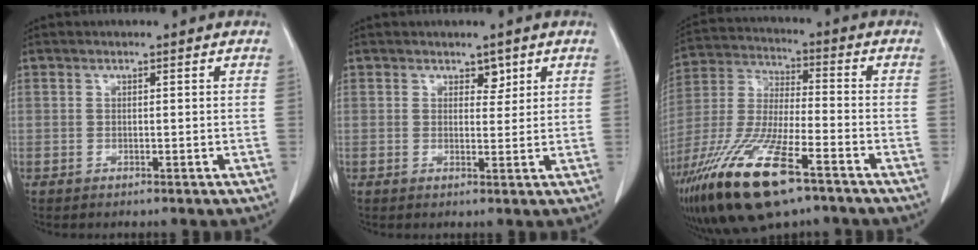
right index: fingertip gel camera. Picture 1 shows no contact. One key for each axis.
{"total": 1.9, "fx": 1.2, "fy": 1.2, "fz": 0.8, "tx": -0.005, "ty": -0.003, "tz": 0.017}
{"total": 19.1, "fx": -11.4, "fy": 4.5, "fz": 14.6, "tx": -0.322, "ty": -0.042, "tz": -0.211}